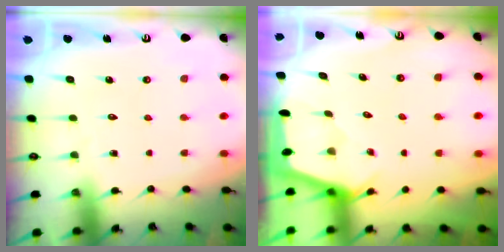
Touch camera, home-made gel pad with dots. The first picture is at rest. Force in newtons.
{"total": 2.2, "press": 2.2, "slide": 0.3}